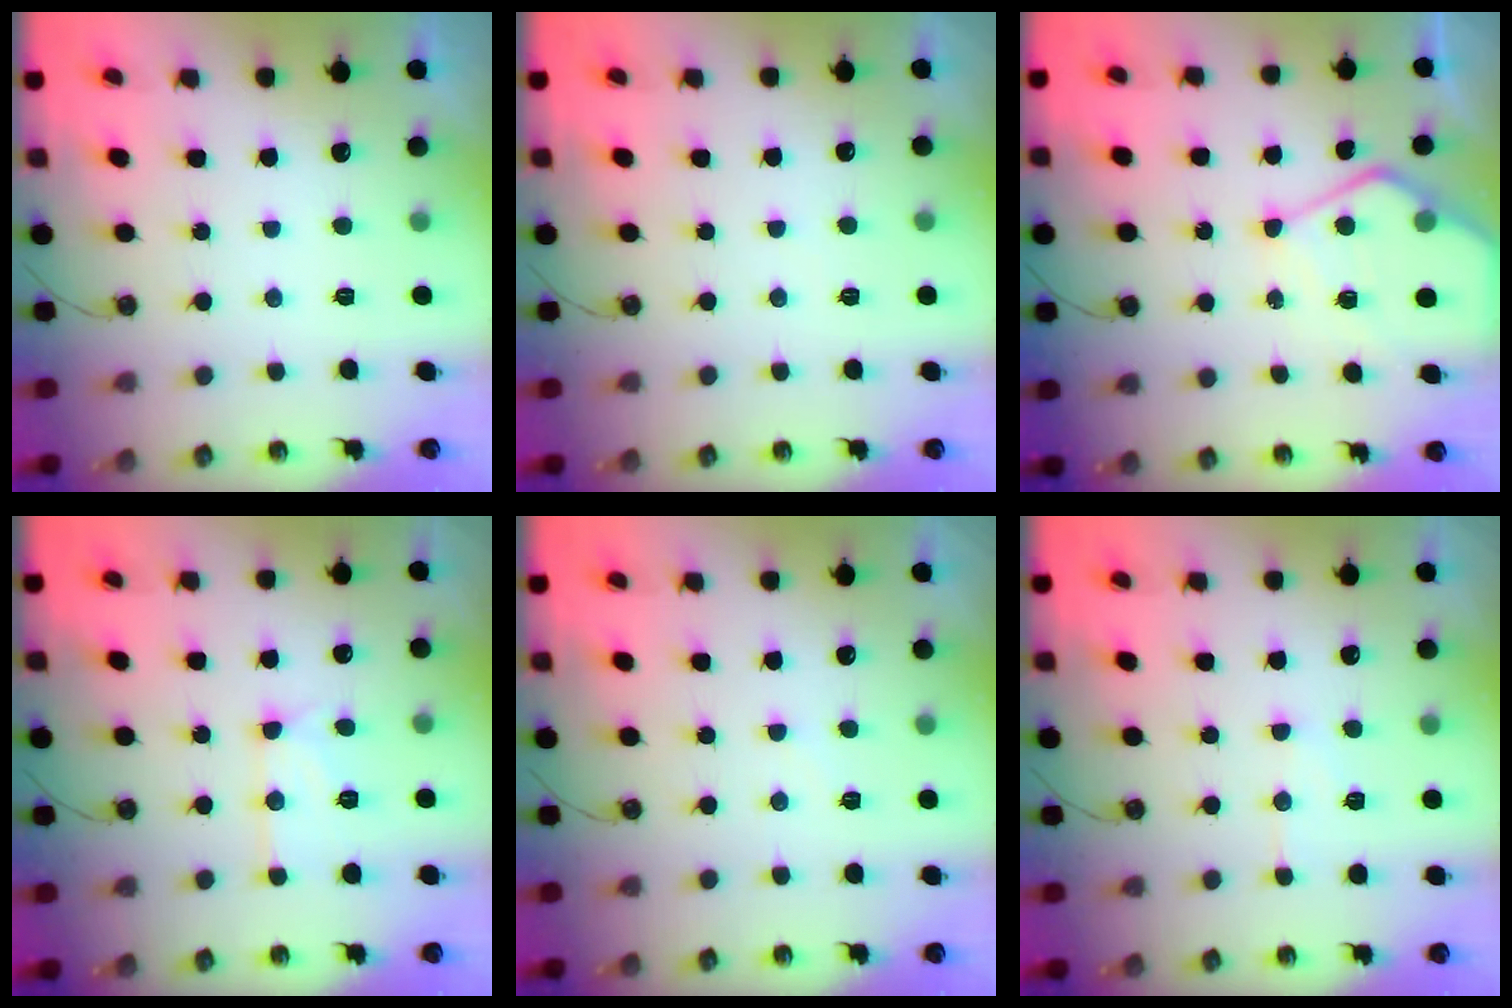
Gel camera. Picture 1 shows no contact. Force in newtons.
{"total": 1.8, "press": 1.8, "slide": 0.4}
{"total": 11.0, "press": 10.9, "slide": 1.3}
{"total": 11.4, "press": 11.3, "slide": 1.1}
{"total": 3.3, "press": 3.2, "slide": 0.5}
{"total": 6.5, "press": 6.4, "slide": 0.6}